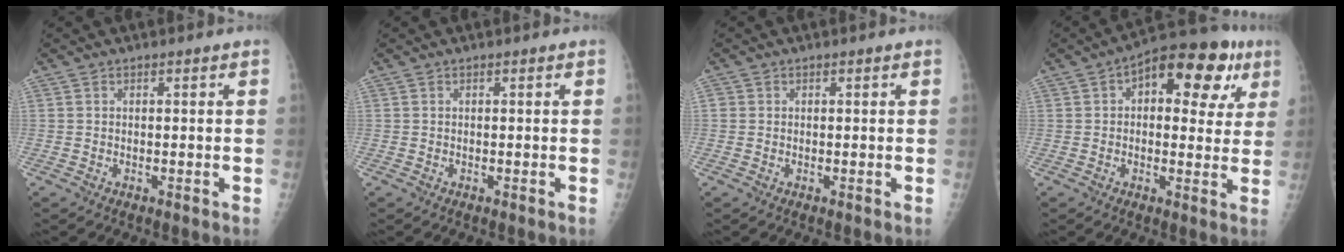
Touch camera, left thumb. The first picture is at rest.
{"total": 0.0}
{"total": 0.6, "force": [0.0, 0.6, 0.1], "torque": [0.002, 0.002, -0.001]}
{"total": 16.1, "force": [5.8, 8.4, 12.4], "torque": [-0.118, 0.016, 0.067]}